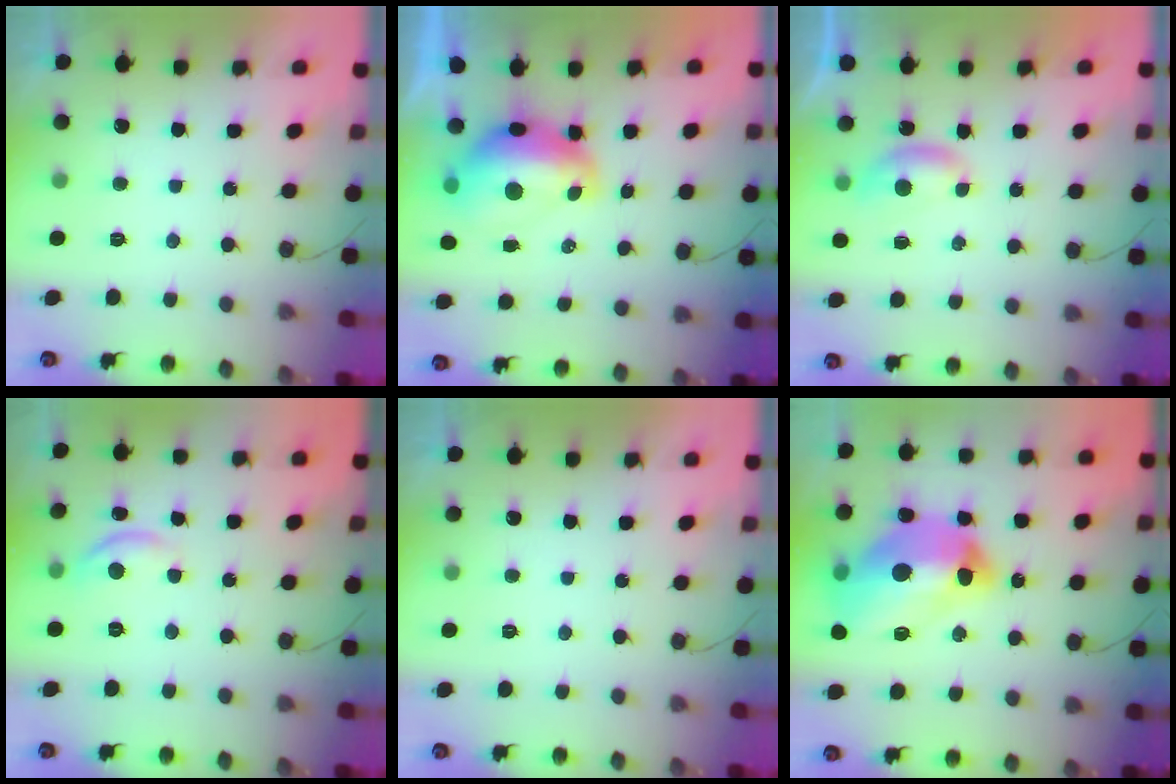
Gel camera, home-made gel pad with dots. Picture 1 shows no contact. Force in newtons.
{"total": 11.5, "press": 11.4, "slide": 1.2}
{"total": 4.0, "press": 4.0, "slide": 0.6}
{"total": 7.7, "press": 7.7, "slide": 0.5}
{"total": 0.0}
{"total": 21.9, "press": 21.8, "slide": 2.2}